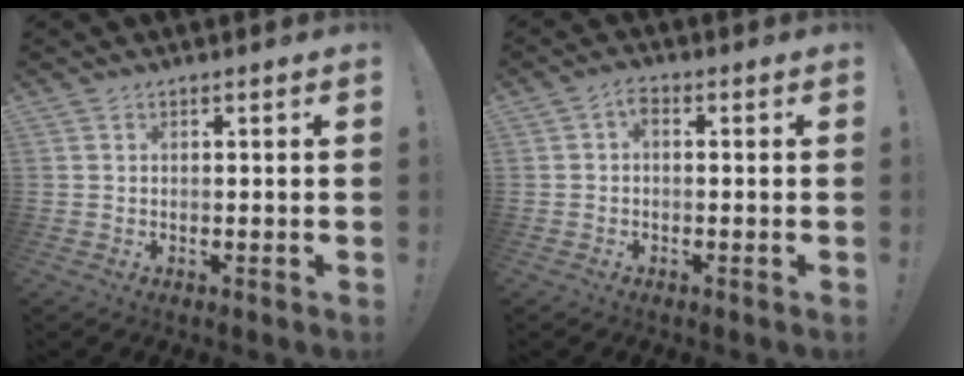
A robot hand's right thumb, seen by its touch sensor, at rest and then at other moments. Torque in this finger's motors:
{"motor_torque": [-0.12, 0.12, 0.01, 0.01, 0.06]}